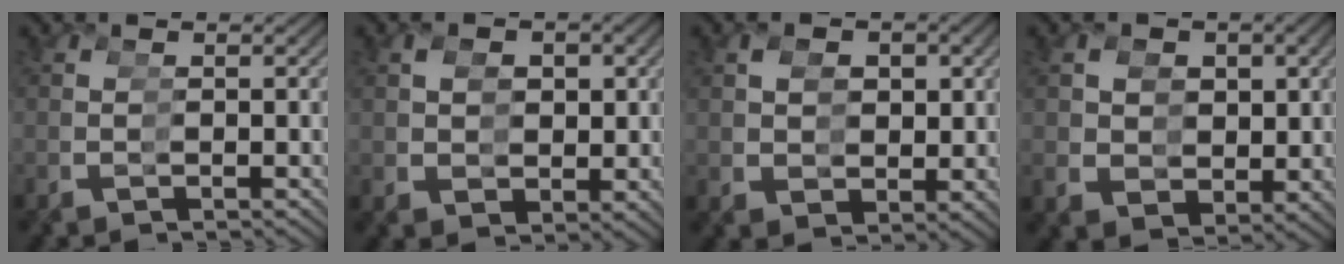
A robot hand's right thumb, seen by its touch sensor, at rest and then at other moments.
{"total": 4.4, "force": [1.2, 3.7, 2.0], "torque": [-0.020, -0.001, 0.029]}
{"total": 5.1, "force": [1.5, 4.3, 2.4], "torque": [-0.026, -0.001, 0.033]}
{"total": 6.5, "force": [1.5, 5.6, 2.9], "torque": [-0.039, -0.007, 0.036]}